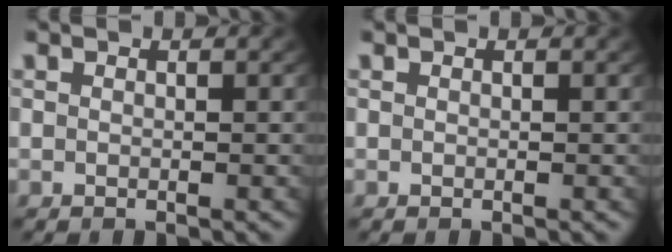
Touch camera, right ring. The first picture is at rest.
{"total": 0.0}